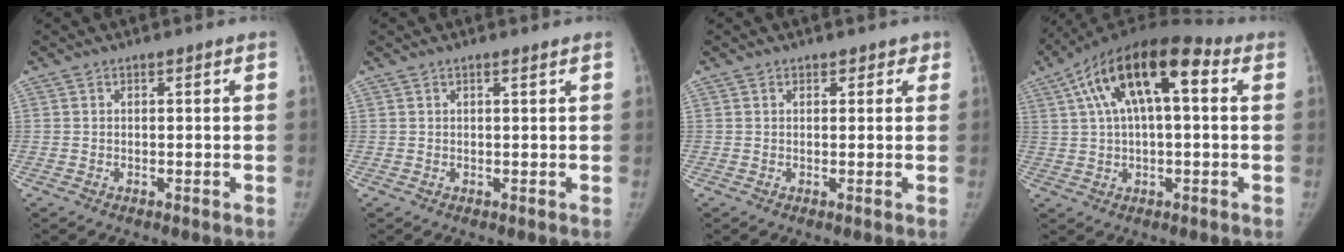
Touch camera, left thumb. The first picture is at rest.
{"total": 0.7, "force": [0.5, 0.1, 0.5], "torque": [-0.008, -0.001, 0.009]}
{"total": 1.8, "force": [1.0, 1.5, 0.3], "torque": [0.026, -0.003, 0.005]}
{"total": 17.5, "force": [5.0, 7.8, 14.8], "torque": [-0.248, 0.035, 0.071]}